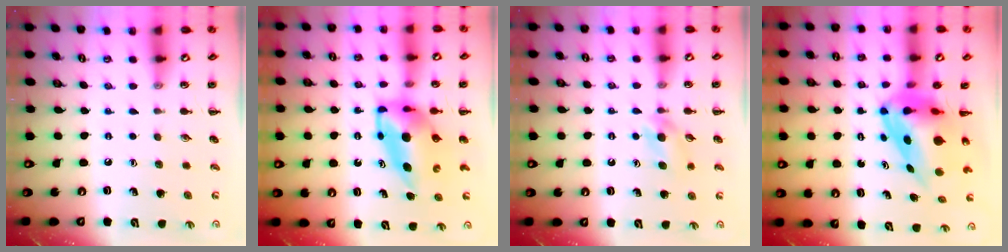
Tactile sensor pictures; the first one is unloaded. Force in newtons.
{"total": 7.1, "press": 6.9, "slide": 1.8}
{"total": 5.0, "press": 4.6, "slide": 1.7}
{"total": 7.5, "press": 7.1, "slide": 2.4}